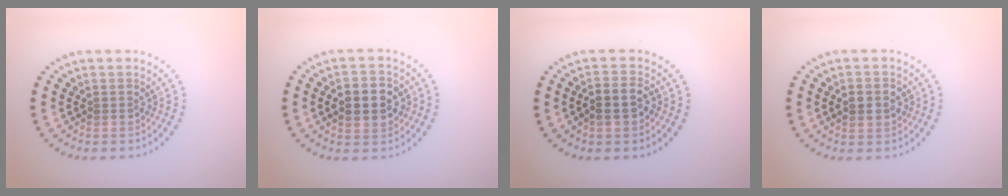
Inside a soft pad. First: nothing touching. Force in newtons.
{"total": 4.5, "press": 4.5, "slide": 0.2}
{"total": 2.8, "press": 2.6, "slide": 0.9}
{"total": 2.9, "press": 2.9, "slide": 0.2}